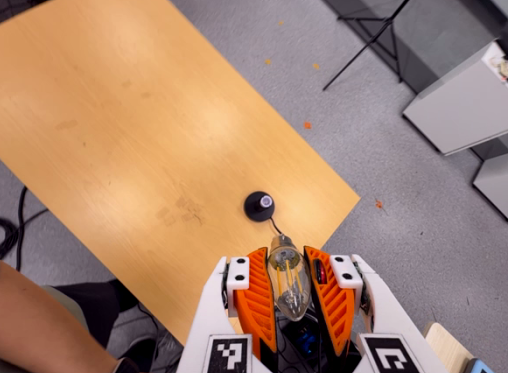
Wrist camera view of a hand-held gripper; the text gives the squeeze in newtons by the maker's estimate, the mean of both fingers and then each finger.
{"total": 20.1, "left": 21.7, "right": 18.4}